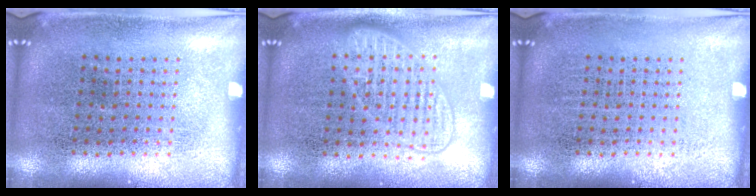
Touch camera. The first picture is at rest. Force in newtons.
{"total": 1.5, "press": 1.4, "slide": 0.2}
{"total": 0.0}